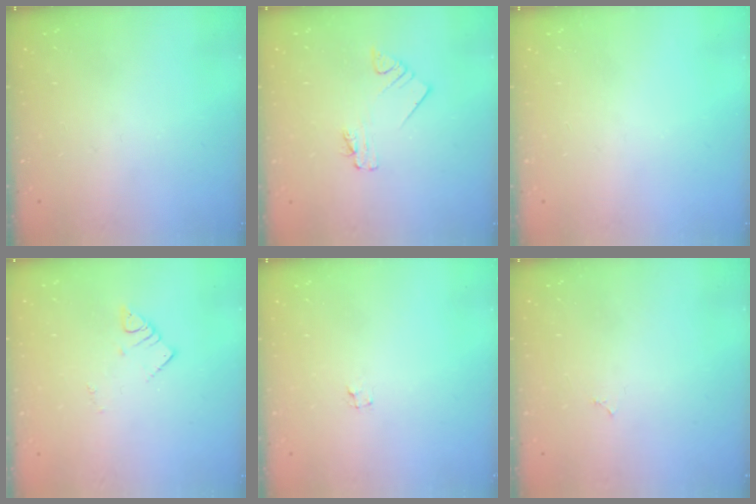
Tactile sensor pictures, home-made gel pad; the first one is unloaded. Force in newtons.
{"total": 2.0, "press": 2.0, "slide": 0.3}
{"total": 0.0}
{"total": 2.7, "press": 2.7, "slide": 0.1}
{"total": 1.2, "press": 1.2, "slide": 0.1}
{"total": 1.8, "press": 1.8, "slide": 0.3}